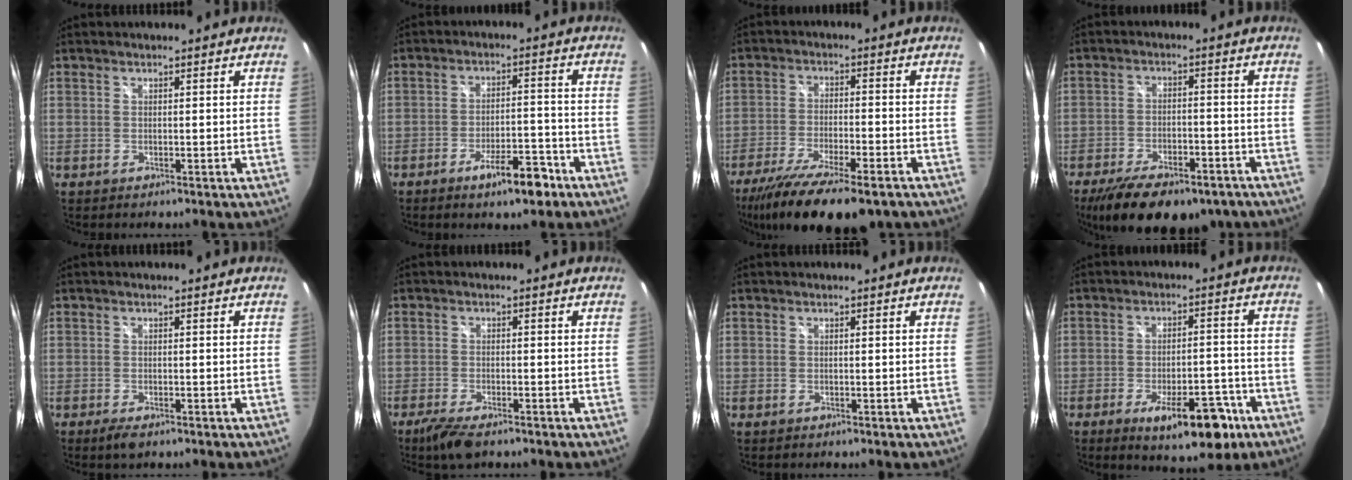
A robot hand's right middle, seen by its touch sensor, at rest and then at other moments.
{"total": 7.8, "force": [-5.1, 2.3, 5.5], "torque": [-0.095, 0.003, -0.072]}
{"total": 18.3, "force": [-13.6, 4.7, 11.3], "torque": [-0.224, -0.055, -0.219]}
{"total": 18.3, "force": [-12.9, 7.6, 10.6], "torque": [-0.214, -0.036, -0.185]}
{"total": 2.4, "force": [-1.5, 0.8, 1.7], "torque": [-0.035, -0.007, -0.026]}
{"total": 6.1, "force": [-4.5, 1.5, 3.8], "torque": [-0.095, -0.017, -0.082]}
{"total": 0.0}
{"total": 12.4, "force": [-7.0, 4.6, 9.1], "torque": [-0.142, -0.004, -0.091]}